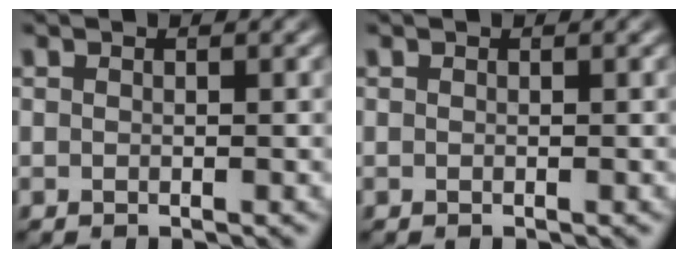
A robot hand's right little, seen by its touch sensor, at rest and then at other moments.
{"total": 0.0}